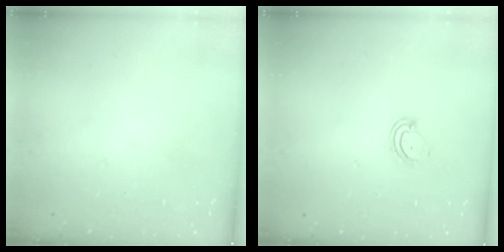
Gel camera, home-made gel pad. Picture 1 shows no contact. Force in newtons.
{"total": 5.3, "press": 5.3, "slide": 0.4}